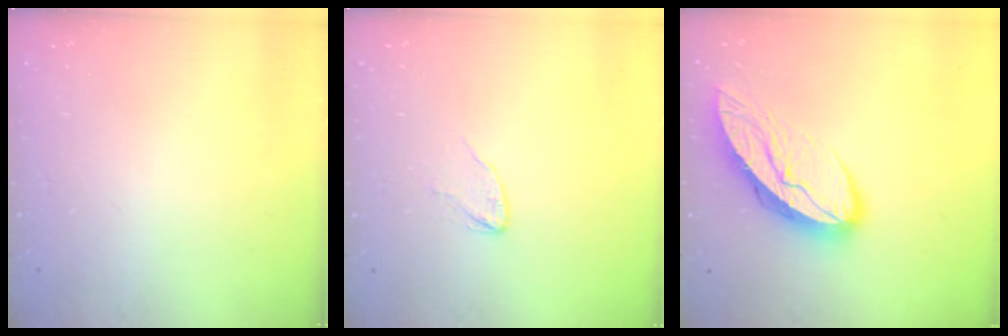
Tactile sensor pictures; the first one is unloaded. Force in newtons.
{"total": 2.7, "press": 2.7, "slide": 0.2}
{"total": 12.5, "press": 12.5, "slide": 1.2}